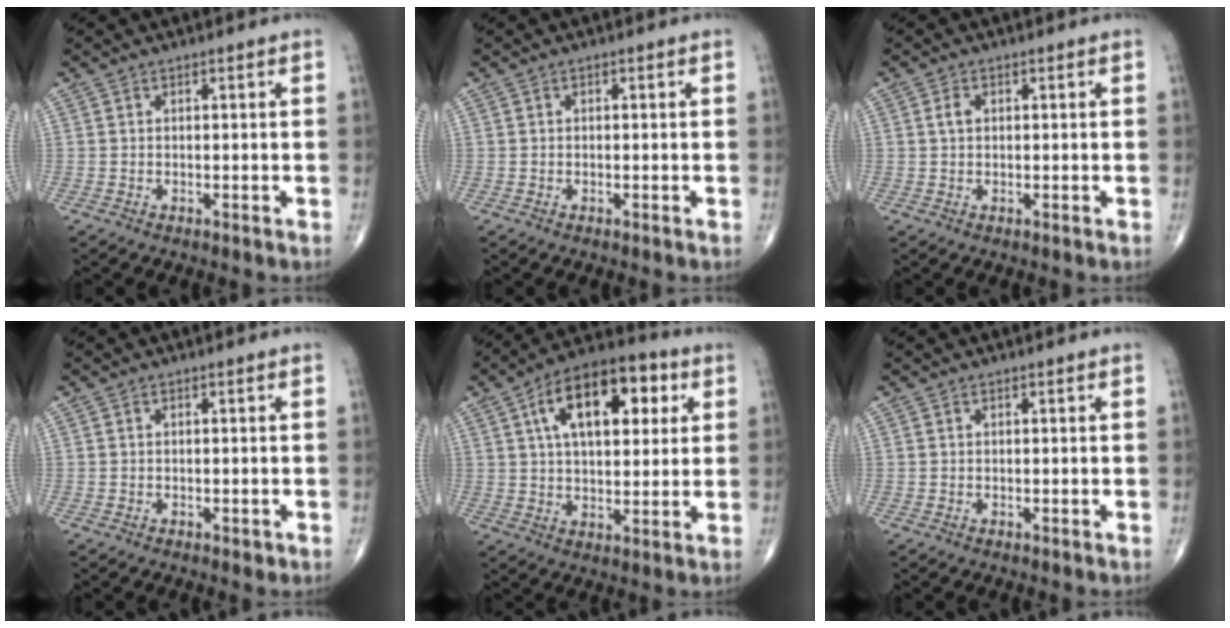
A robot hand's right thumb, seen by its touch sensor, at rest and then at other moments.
{"total": 0.0}
{"total": 1.8, "force": [0.4, 1.2, 1.3], "torque": [-0.023, 0.005, 0.006]}
{"total": 0.9, "force": [-0.4, 0.5, 0.6], "torque": [-0.007, -0.002, -0.005]}
{"total": 17.7, "force": [5.8, 9.1, 13.9], "torque": [-0.189, 0.009, 0.087]}
{"total": 0.0}